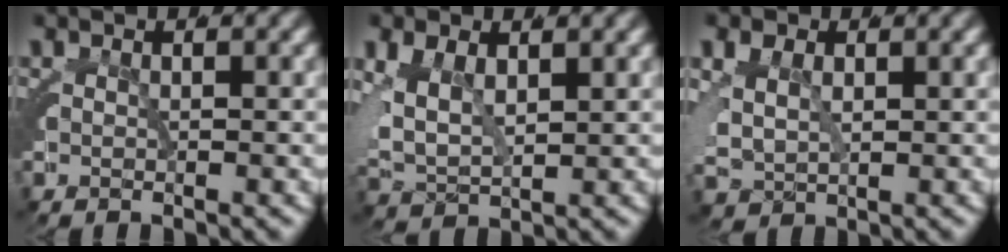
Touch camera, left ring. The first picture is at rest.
{"total": 6.6, "force": [0.4, 5.3, 4.0], "torque": [-0.111, -0.013, 0.013]}
{"total": 4.8, "force": [0.9, 4.0, 2.4], "torque": [-0.076, -0.016, 0.022]}